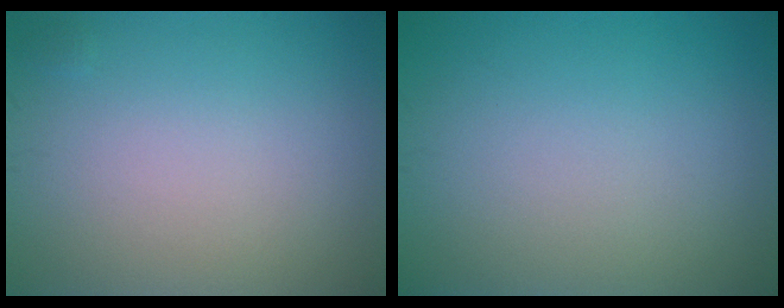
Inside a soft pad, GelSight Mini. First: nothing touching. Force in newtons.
{"total": 0.0}